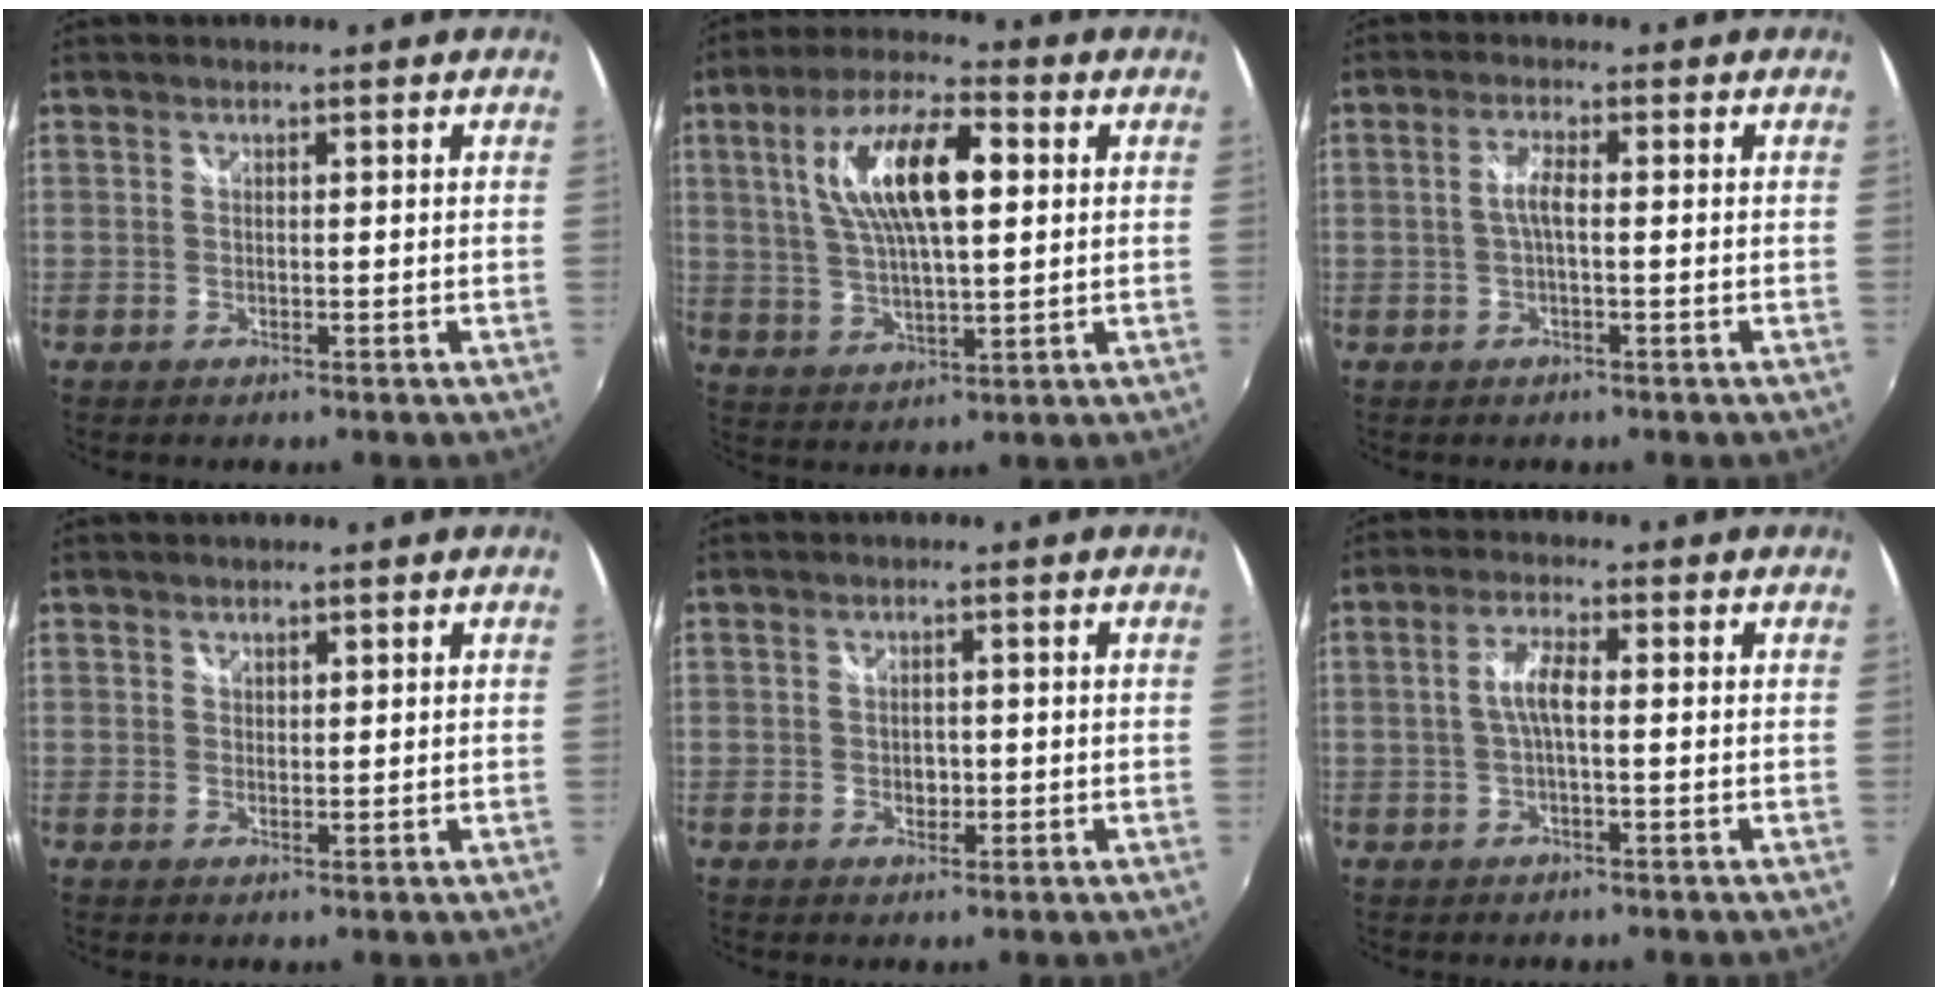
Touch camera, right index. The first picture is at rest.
{"total": 14.5, "force": [3.6, 5.1, 13.1], "torque": [-0.243, 0.017, 0.066]}
{"total": 2.9, "force": [-0.3, 0.6, 2.8], "torque": [-0.056, 0.005, -0.005]}
{"total": 1.0, "force": [0.8, 0.6, 0.1], "torque": [0.002, 0.001, 0.013]}
{"total": 2.0, "force": [-0.3, 1.6, 1.1], "torque": [-0.015, 0.000, -0.005]}
{"total": 4.1, "force": [-0.2, 0.8, 4.0], "torque": [-0.079, 0.007, -0.003]}